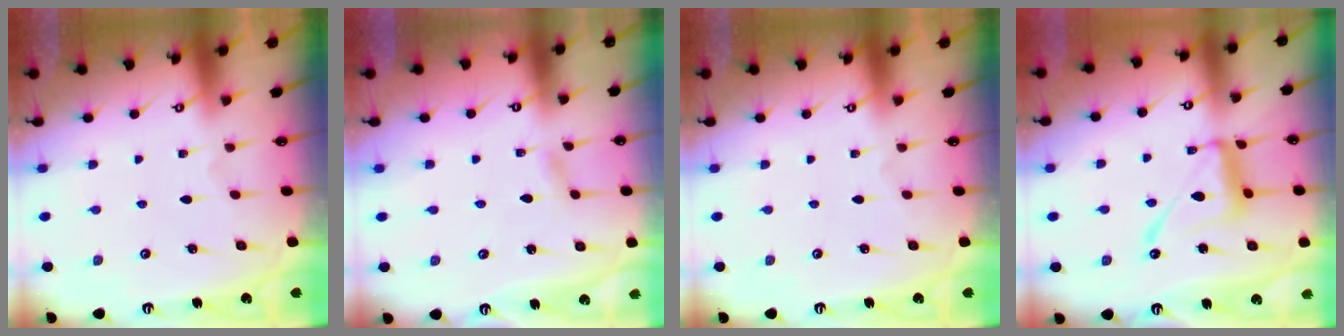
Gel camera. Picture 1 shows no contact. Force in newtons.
{"total": 1.1, "press": 1.1, "slide": 0.1}
{"total": 0.0}
{"total": 12.6, "press": 12.6, "slide": 1.0}